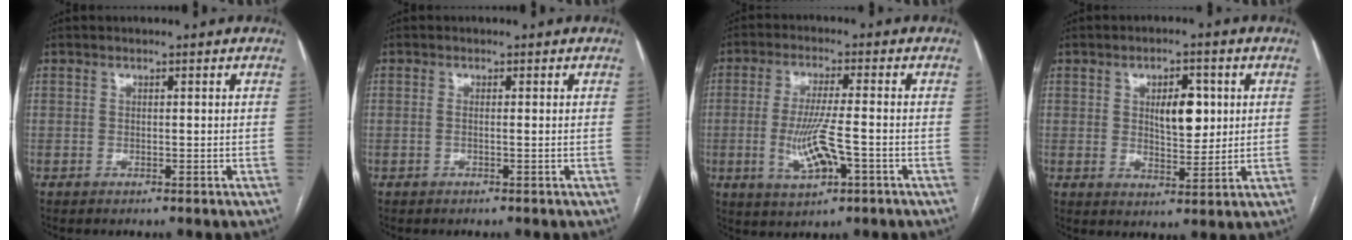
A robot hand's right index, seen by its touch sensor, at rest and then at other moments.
{"total": 0.7, "force": [-0.1, 0.0, 0.7], "torque": [-0.019, -0.001, 0.000]}
{"total": 8.3, "force": [-2.1, 1.4, 7.9], "torque": [-0.155, -0.009, -0.034]}
{"total": 6.7, "force": [1.6, 3.0, 5.8], "torque": [-0.088, 0.004, 0.031]}